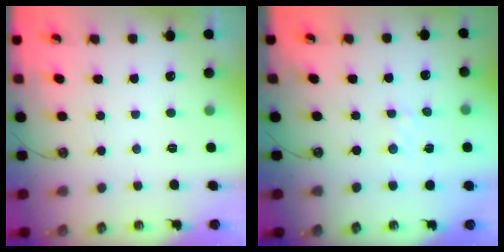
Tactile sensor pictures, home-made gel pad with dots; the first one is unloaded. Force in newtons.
{"total": 1.7, "press": 1.7, "slide": 0.3}